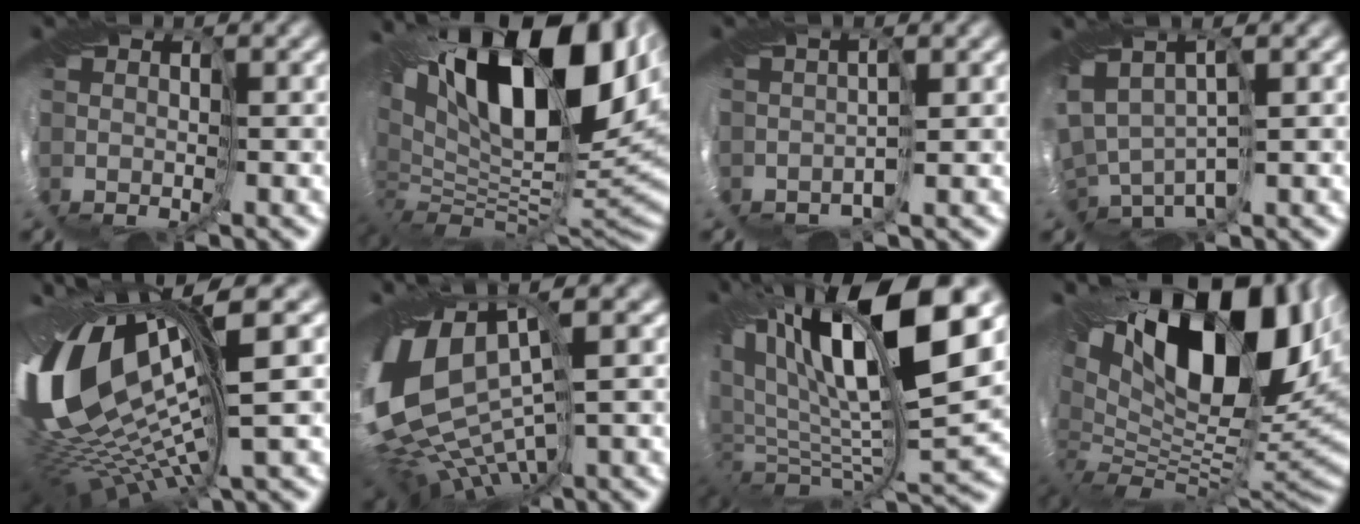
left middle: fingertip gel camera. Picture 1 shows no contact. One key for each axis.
{"total": 16.3, "fx": 5.0, "fy": 8.7, "fz": 12.8, "tx": -0.246, "ty": 0.007, "tz": 0.103}
{"total": 1.2, "fx": -1.2, "fy": 0.3, "fz": -0.1, "tx": -0.013, "ty": -0.005, "tz": -0.015}
{"total": 2.8, "fx": 0.2, "fy": 1.5, "fz": 2.4, "tx": -0.068, "ty": 0.011, "tz": 0.025}
{"total": 14.4, "fx": 2.0, "fy": 4.9, "fz": 13.3, "tx": -0.296, "ty": -0.005, "tz": 0.054}
{"total": 14.7, "fx": 0.2, "fy": 8.0, "fz": 12.3, "tx": -0.229, "ty": -0.004, "tz": 0.036}
{"total": 12.8, "fx": 5.7, "fy": 3.2, "fz": 11.0, "tx": -0.206, "ty": 0.025, "tz": 0.105}
{"total": 15.0, "fx": 5.7, "fy": 7.6, "fz": 11.7, "tx": -0.221, "ty": 0.019, "tz": 0.102}